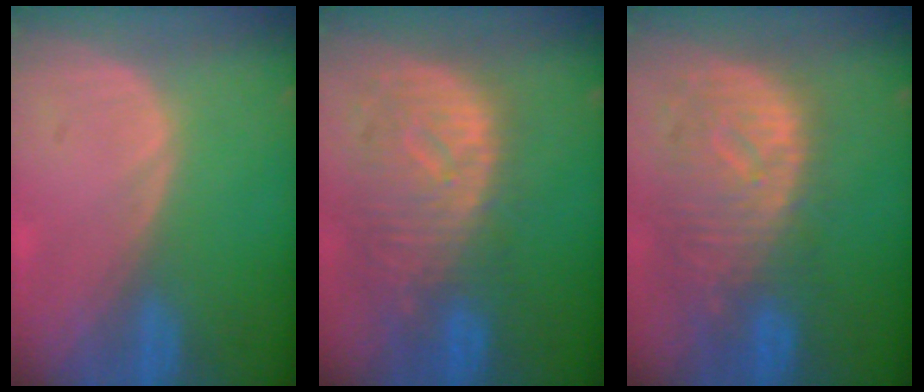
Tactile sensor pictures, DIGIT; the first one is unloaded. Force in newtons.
{"total": 10.9, "press": 9.6, "slide": 5.2}
{"total": 10.9, "press": 9.6, "slide": 5.2}